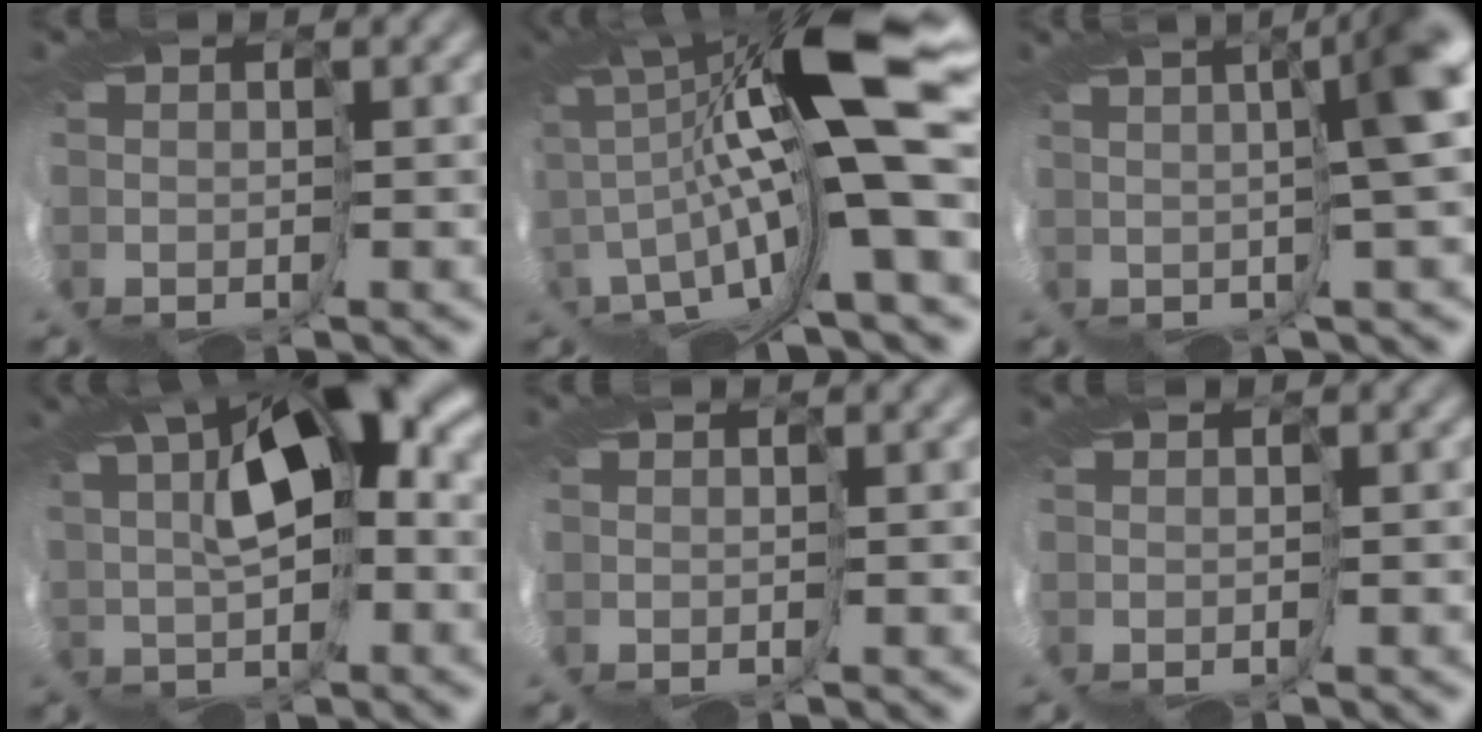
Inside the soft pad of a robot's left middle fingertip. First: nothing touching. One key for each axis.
{"total": 12.7, "fx": 3.8, "fy": -0.1, "fz": 12.1, "tx": -0.217, "ty": 0.011, "tz": 0.060}
{"total": 6.0, "fx": 1.7, "fy": -1.6, "fz": 5.5, "tx": -0.080, "ty": 0.003, "tz": 0.021}
{"total": 7.0, "fx": 4.7, "fy": 0.1, "fz": 5.2, "tx": -0.089, "ty": 0.023, "tz": 0.067}
{"total": 0.6, "fx": 0.4, "fy": -0.4, "fz": 0.3, "tx": -0.005, "ty": 0.001, "tz": 0.009}
{"total": 0.0}